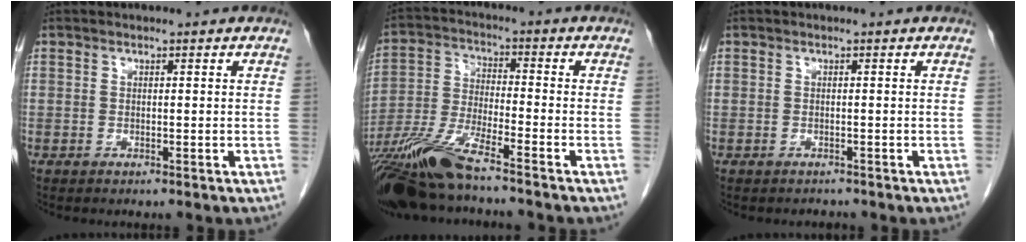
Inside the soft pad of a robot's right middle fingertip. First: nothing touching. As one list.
[{"total": 12.2, "force": [-9.7, 0.7, 7.3], "torque": [-0.154, -0.021, -0.185]}, {"total": 0.9, "force": [-0.8, 0.4, -0.1], "torque": [-0.005, -0.002, -0.013]}]